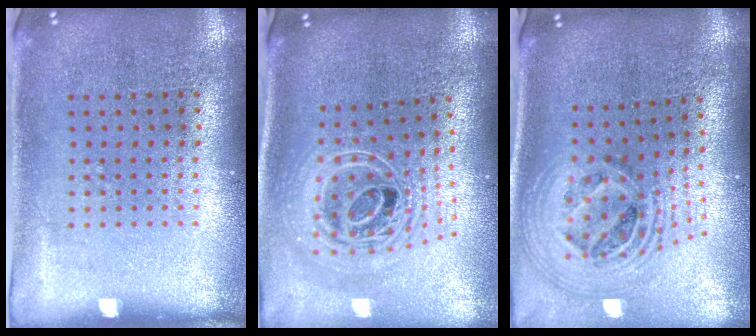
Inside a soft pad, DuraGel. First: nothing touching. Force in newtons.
{"total": 2.7, "press": 1.9, "slide": 1.9}
{"total": 2.7, "press": 1.9, "slide": 1.9}